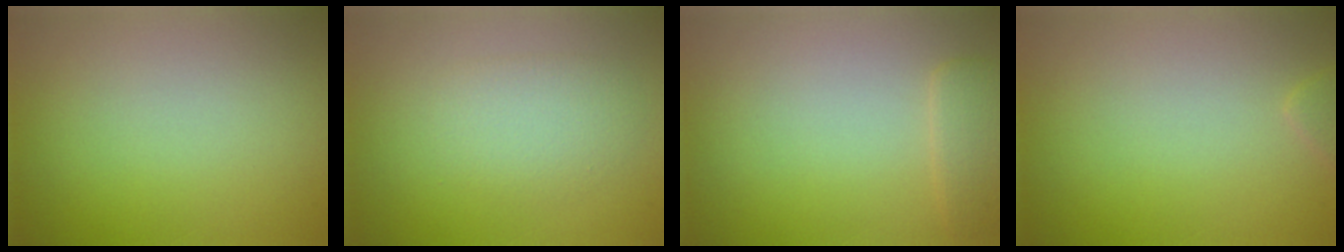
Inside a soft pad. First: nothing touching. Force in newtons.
{"total": 2.4, "press": 2.3, "slide": 0.4}
{"total": 1.8, "press": 1.8, "slide": 0.1}
{"total": 0.7, "press": 0.7, "slide": 0.0}